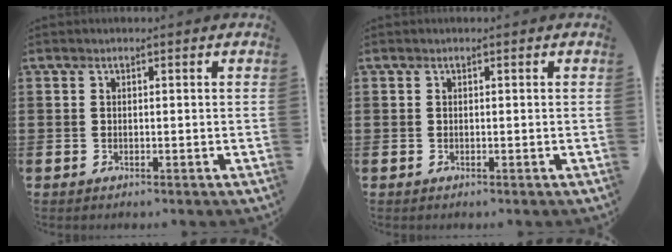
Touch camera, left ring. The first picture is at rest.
{"total": 0.0}